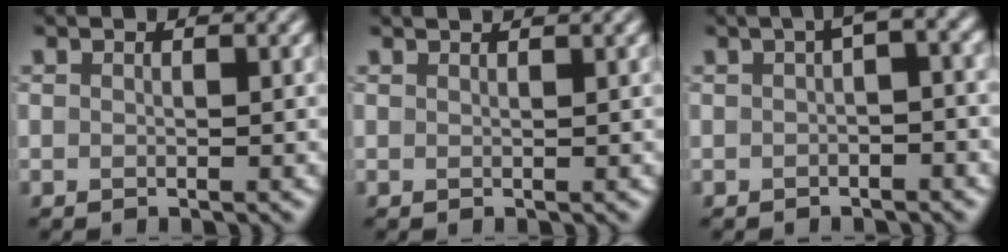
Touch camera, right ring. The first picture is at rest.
{"total": 2.0, "force": [1.5, 0.8, 1.0], "torque": [0.001, 0.004, -0.002]}
{"total": 2.7, "force": [0.3, 0.9, 2.6], "torque": [-0.030, 0.012, 0.000]}